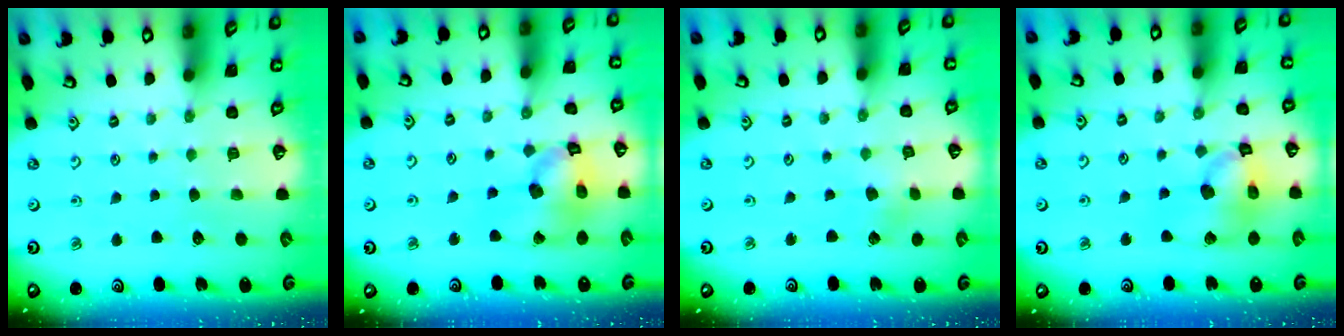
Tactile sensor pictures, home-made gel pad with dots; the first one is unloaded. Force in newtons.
{"total": 15.2, "press": 15.1, "slide": 2.0}
{"total": 1.5, "press": 1.5, "slide": 0.2}
{"total": 13.8, "press": 13.6, "slide": 1.9}